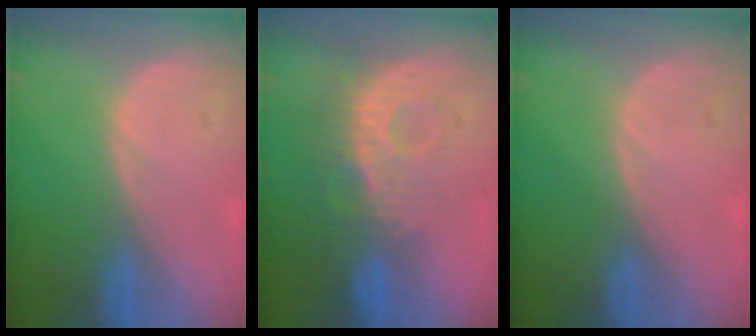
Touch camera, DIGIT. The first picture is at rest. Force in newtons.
{"total": 9.3, "press": 8.3, "slide": 4.2}
{"total": 0.0}